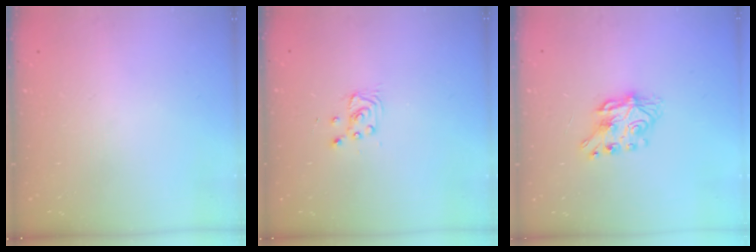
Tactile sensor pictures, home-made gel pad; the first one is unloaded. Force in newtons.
{"total": 2.9, "press": 2.9, "slide": 0.4}
{"total": 7.1, "press": 7.1, "slide": 0.2}